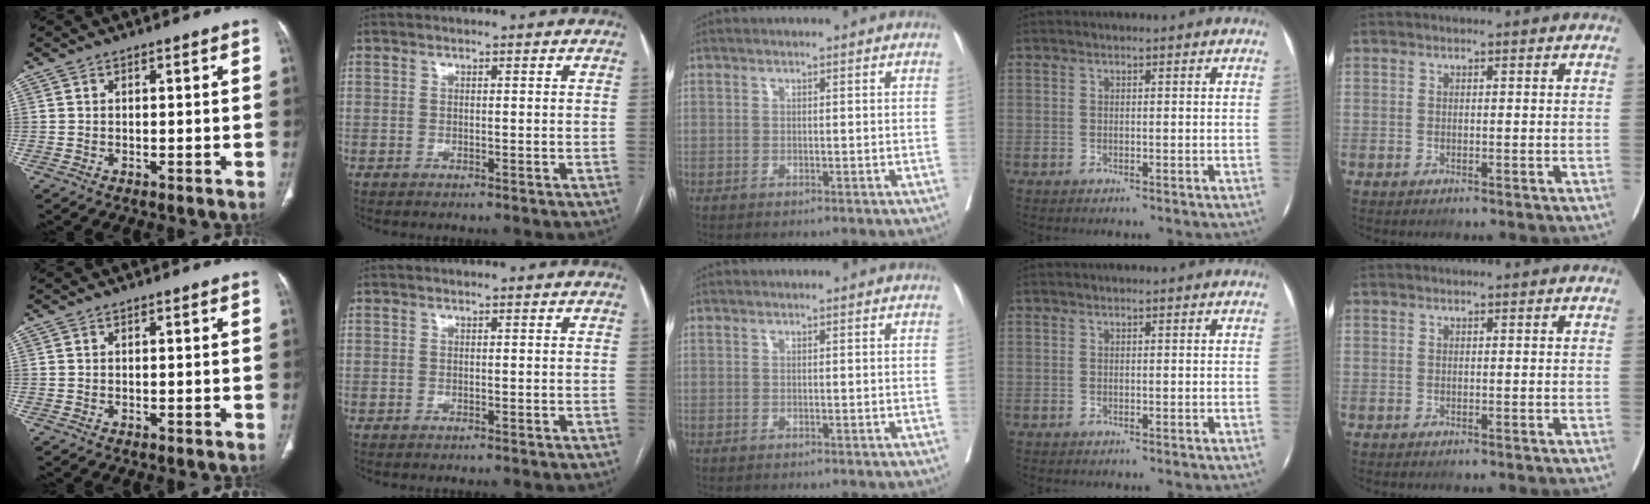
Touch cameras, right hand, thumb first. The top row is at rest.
{}